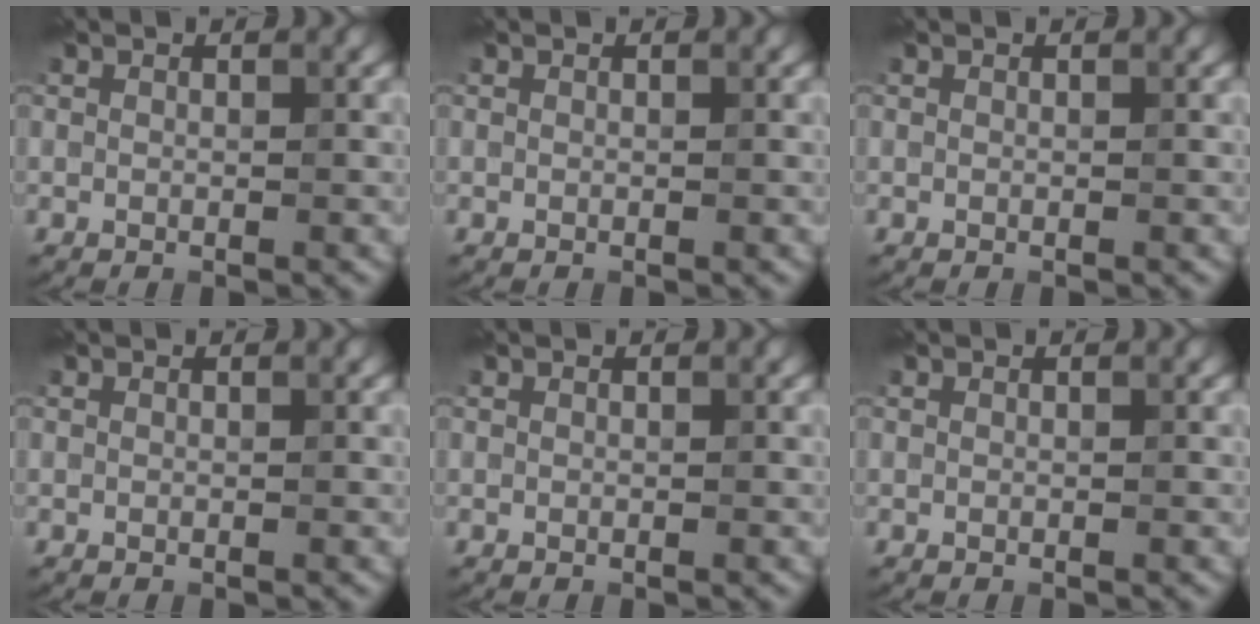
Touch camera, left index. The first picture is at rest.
{"total": 0.0}
{"total": 0.0}
{"total": 0.0}
{"total": 0.0}
{"total": 0.0}